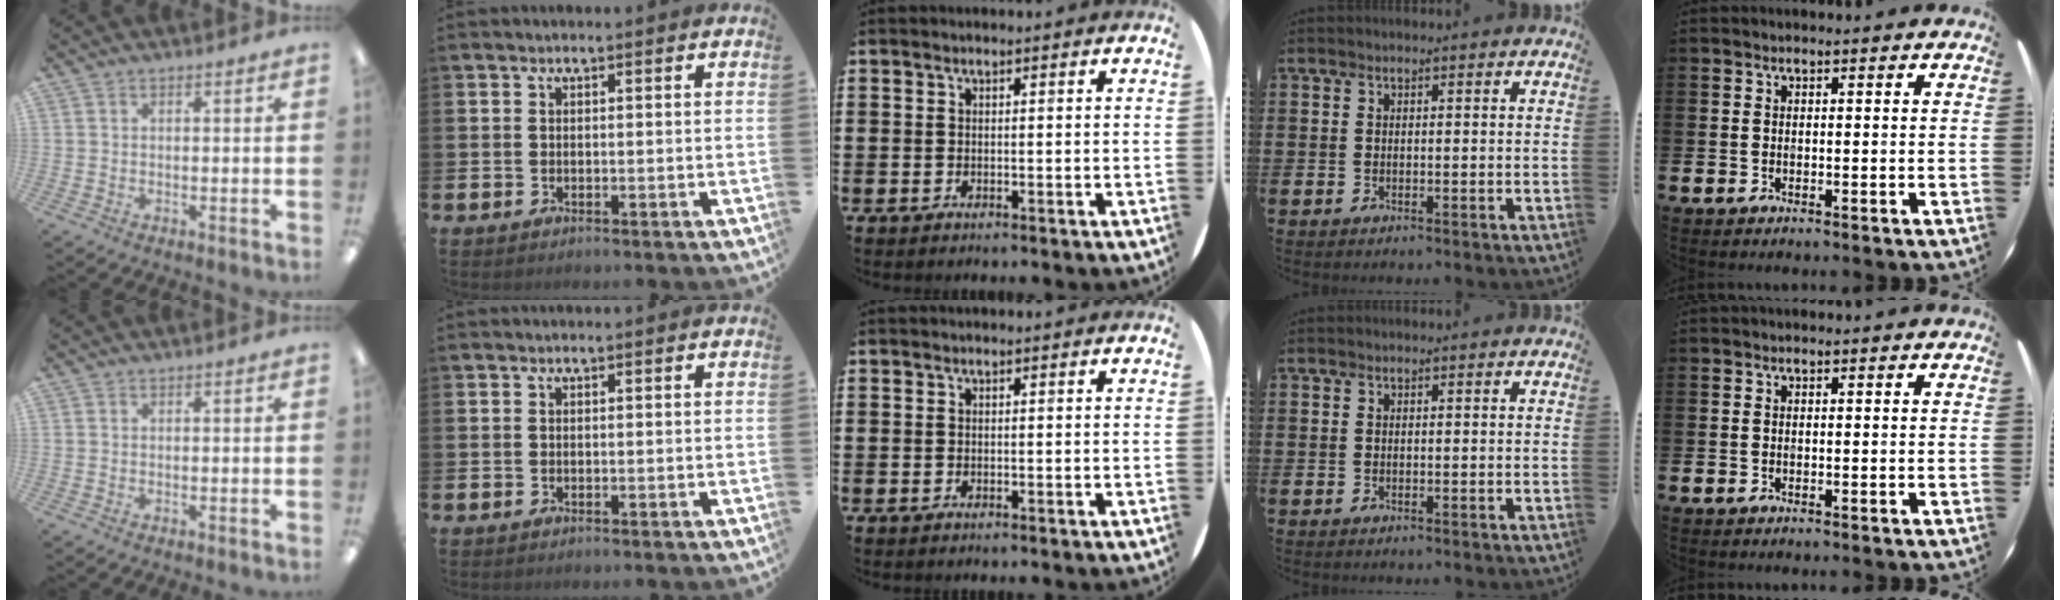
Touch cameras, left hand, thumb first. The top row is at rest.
{}